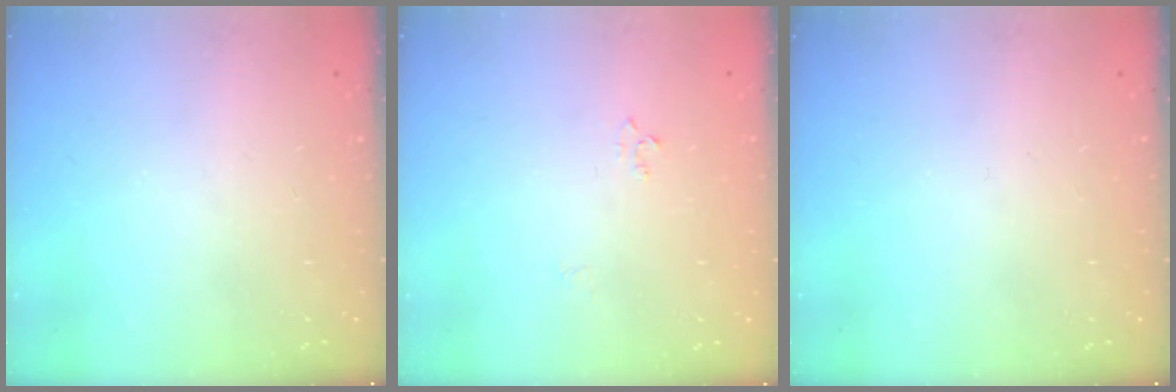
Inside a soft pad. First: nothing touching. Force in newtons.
{"total": 2.9, "press": 2.9, "slide": 0.3}
{"total": 0.0}